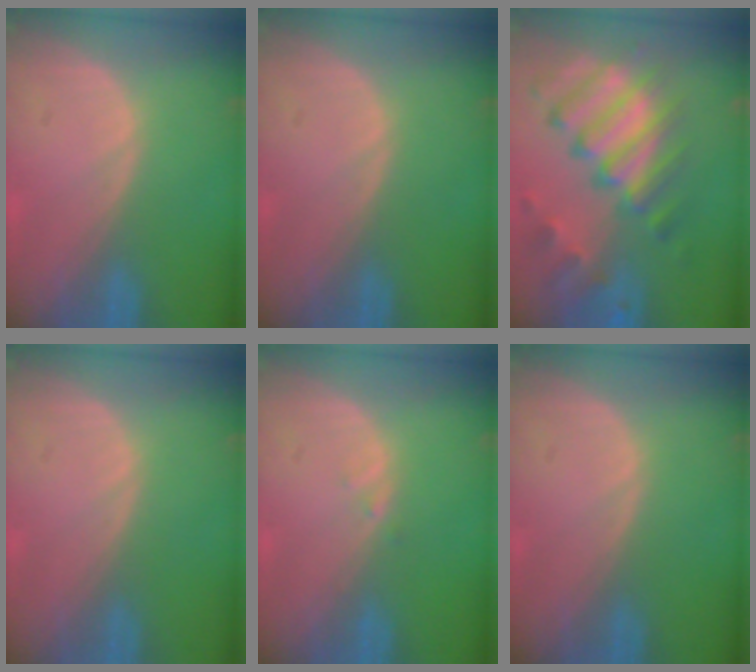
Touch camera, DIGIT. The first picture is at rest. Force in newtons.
{"total": 0.0}
{"total": 11.4, "press": 9.9, "slide": 5.7}
{"total": 0.0}
{"total": 0.6, "press": 0.6, "slide": 0.1}
{"total": 0.0}